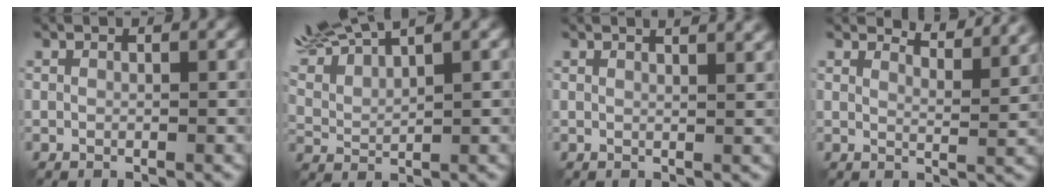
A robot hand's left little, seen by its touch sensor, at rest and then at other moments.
{"total": 6.8, "force": [5.7, 1.3, 3.4], "torque": [-0.085, 0.020, 0.100]}
{"total": 4.0, "force": [2.8, 1.7, 2.3], "torque": [-0.005, 0.029, 0.010]}
{"total": 5.5, "force": [4.9, 1.1, 2.2], "torque": [-0.038, 0.002, 0.059]}